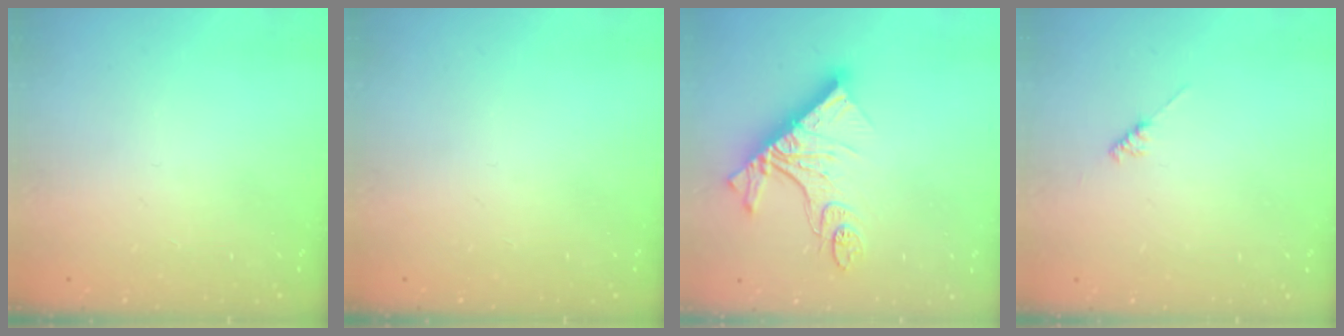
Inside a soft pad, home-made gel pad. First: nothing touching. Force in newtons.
{"total": 0.0}
{"total": 15.3, "press": 15.3, "slide": 1.3}
{"total": 1.8, "press": 1.7, "slide": 0.3}